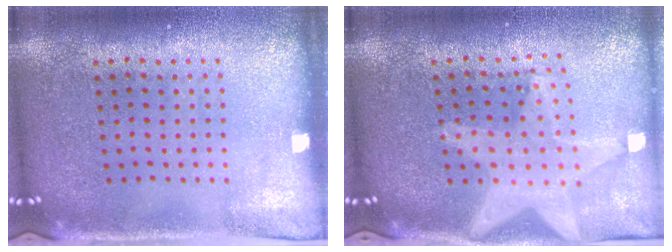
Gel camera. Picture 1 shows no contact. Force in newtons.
{"total": 1.9, "press": 1.6, "slide": 0.8}